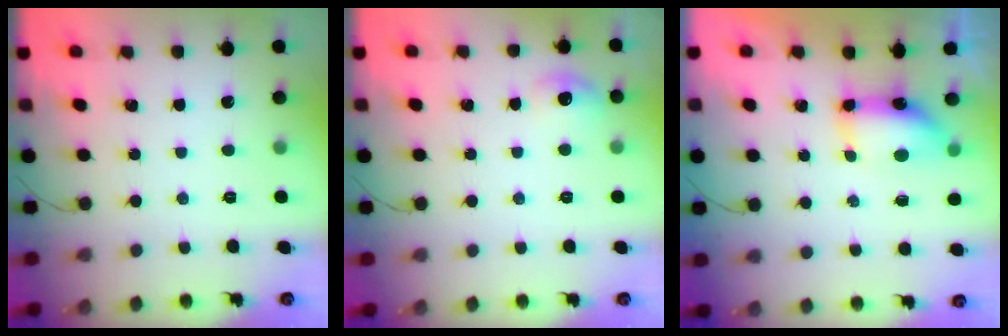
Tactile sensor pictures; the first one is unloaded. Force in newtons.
{"total": 6.8, "press": 6.6, "slide": 1.7}
{"total": 7.6, "press": 7.6, "slide": 0.7}